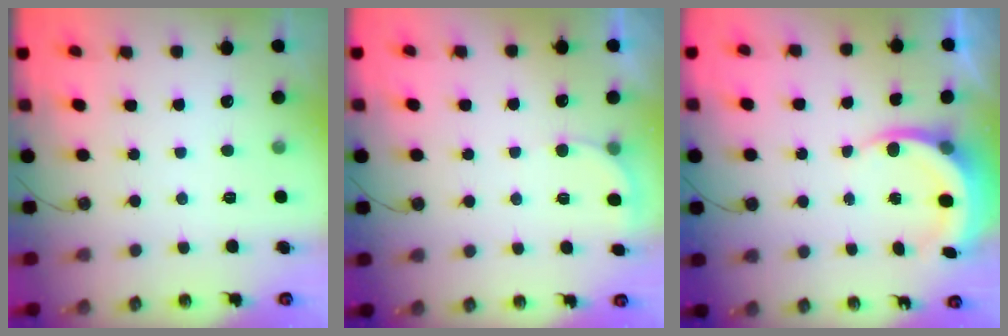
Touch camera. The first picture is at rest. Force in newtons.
{"total": 3.8, "press": 3.7, "slide": 0.7}
{"total": 5.6, "press": 5.5, "slide": 1.2}